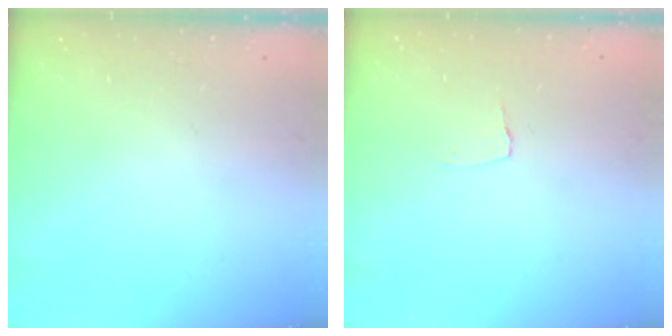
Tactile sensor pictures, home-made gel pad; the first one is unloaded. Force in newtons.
{"total": 2.6, "press": 2.6, "slide": 0.2}